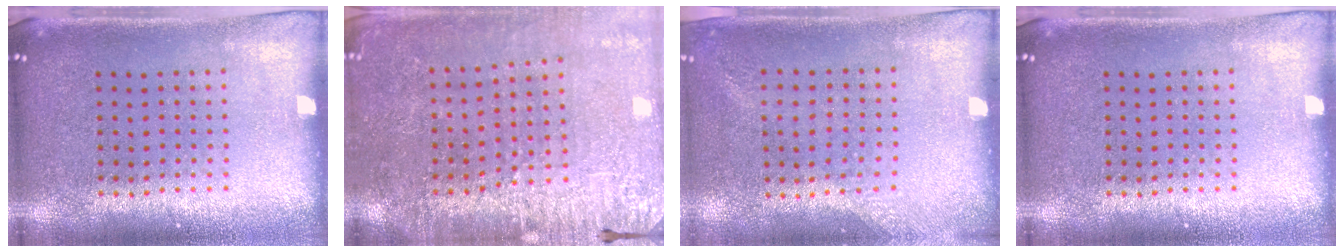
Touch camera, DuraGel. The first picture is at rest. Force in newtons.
{"total": 2.9, "press": 2.9, "slide": 0.3}
{"total": 1.4, "press": 1.1, "slide": 0.9}
{"total": 0.0}